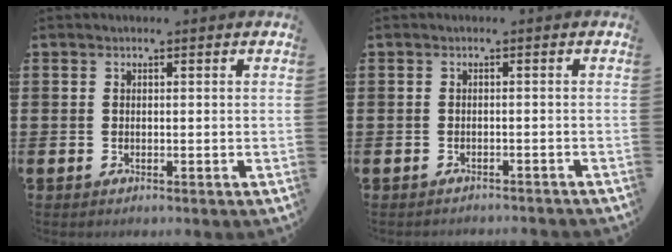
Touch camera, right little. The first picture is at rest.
{"total": 0.8, "force": [-0.8, 0.0, 0.0], "torque": [-0.001, -0.002, -0.016]}